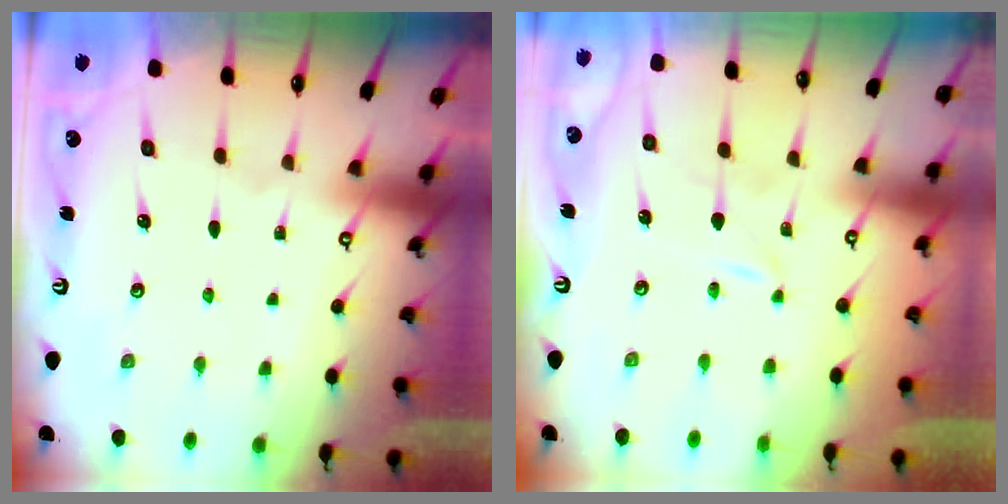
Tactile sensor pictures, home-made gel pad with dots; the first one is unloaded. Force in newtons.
{"total": 1.6, "press": 1.6, "slide": 0.2}